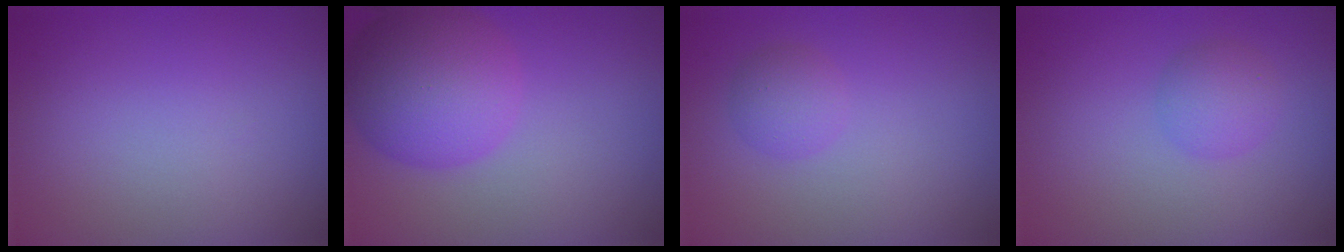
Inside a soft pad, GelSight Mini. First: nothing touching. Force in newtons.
{"total": 6.4, "press": 6.4, "slide": 0.3}
{"total": 1.8, "press": 1.8, "slide": 0.0}
{"total": 2.2, "press": 2.2, "slide": 0.1}